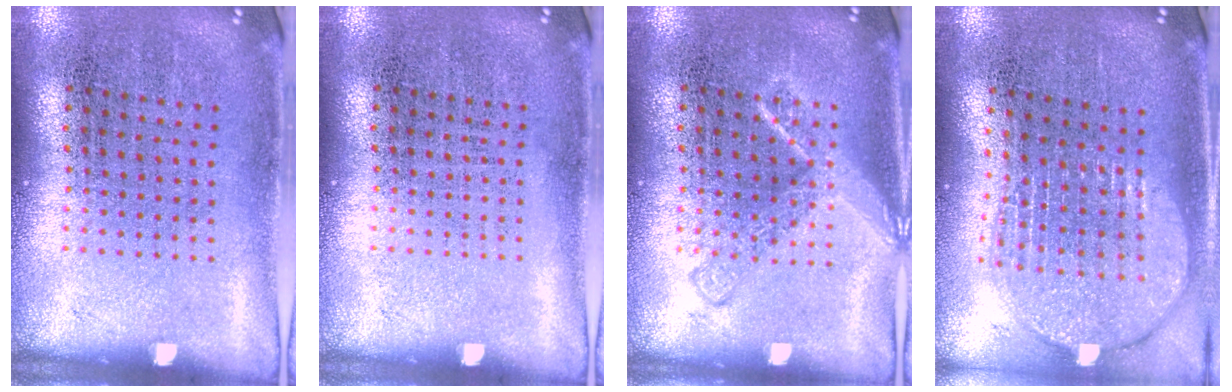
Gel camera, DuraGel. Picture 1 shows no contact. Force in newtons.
{"total": 0.0}
{"total": 2.4, "press": 2.4, "slide": 0.4}
{"total": 1.9, "press": 1.6, "slide": 1.0}